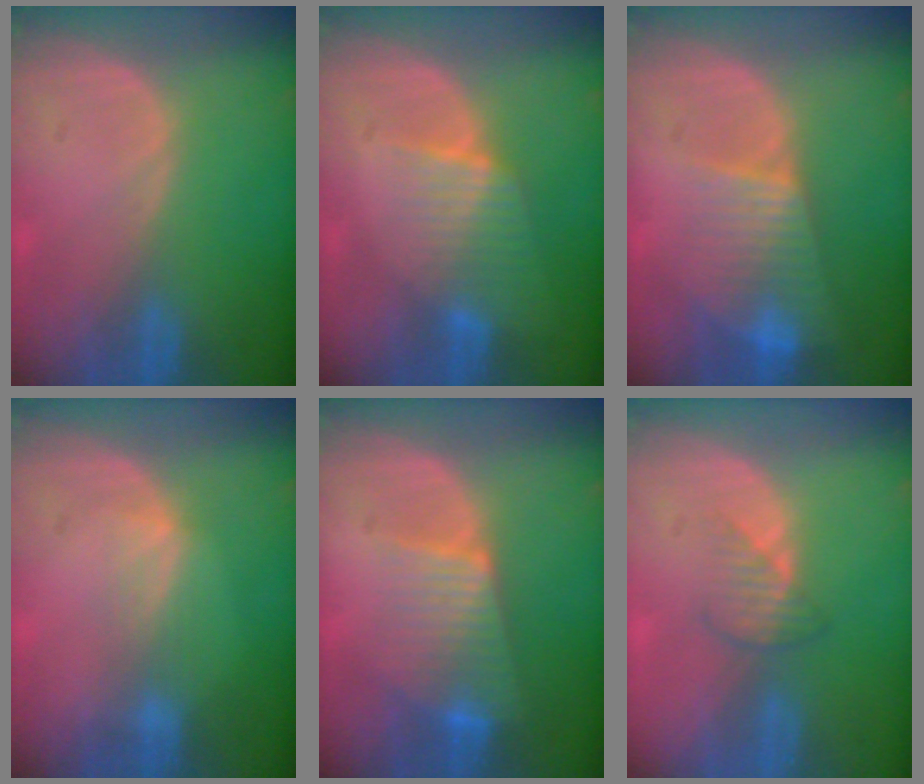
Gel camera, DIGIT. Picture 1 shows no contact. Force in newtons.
{"total": 6.5, "press": 5.7, "slide": 3.2}
{"total": 8.0, "press": 6.8, "slide": 4.2}
{"total": 2.4, "press": 2.4, "slide": 0.4}
{"total": 7.5, "press": 6.6, "slide": 3.6}
{"total": 2.5, "press": 2.5, "slide": 0.4}